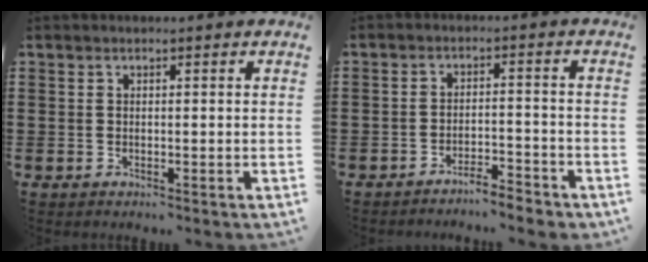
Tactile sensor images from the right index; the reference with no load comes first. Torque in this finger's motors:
{"motor_torque": [1.12, 1.02, 0.07, 0.01]}